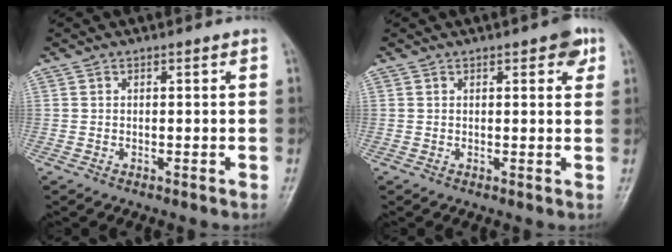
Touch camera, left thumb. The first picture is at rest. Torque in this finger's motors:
{"motor_torque": [0.50, 0.34, 0.31, -0.53, 0.00]}